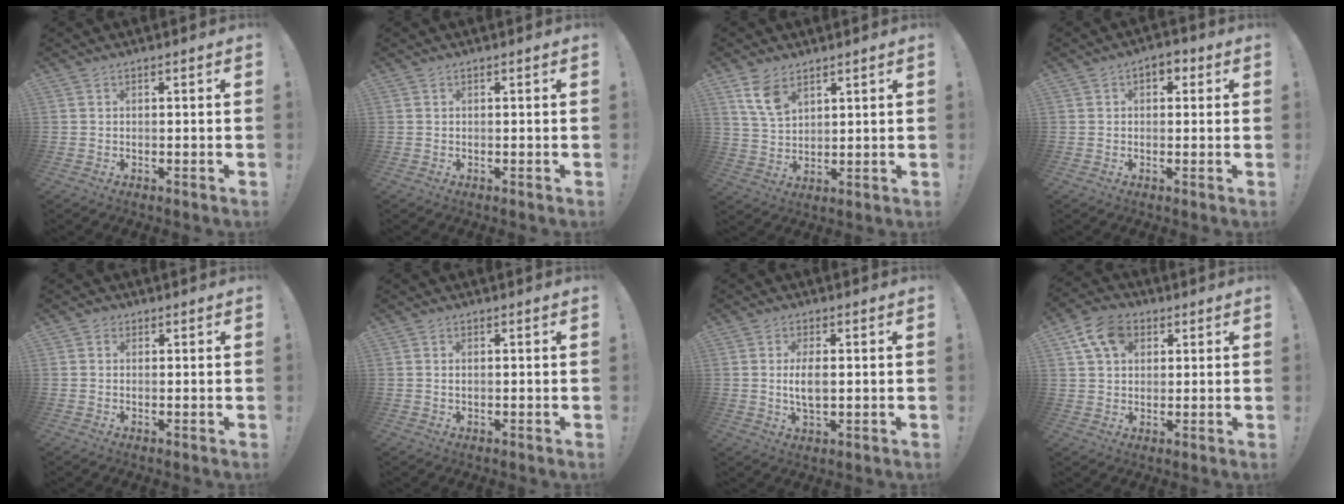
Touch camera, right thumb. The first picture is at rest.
{"total": 0.0}
{"total": 7.9, "force": [4.9, 4.2, 4.6], "torque": [-0.085, -0.019, 0.095]}
{"total": 3.9, "force": [0.7, 2.8, 2.6], "torque": [-0.026, 0.004, 0.009]}
{"total": 1.3, "force": [0.6, 1.1, 0.4], "torque": [0.000, -0.001, 0.008]}
{"total": 0.9, "force": [0.4, 0.5, 0.7], "torque": [-0.014, 0.002, 0.007]}
{"total": 5.5, "force": [0.2, 2.4, 4.9], "torque": [-0.096, -0.009, -0.004]}
{"total": 11.0, "force": [4.6, 7.8, 6.2], "torque": [-0.098, -0.003, 0.089]}